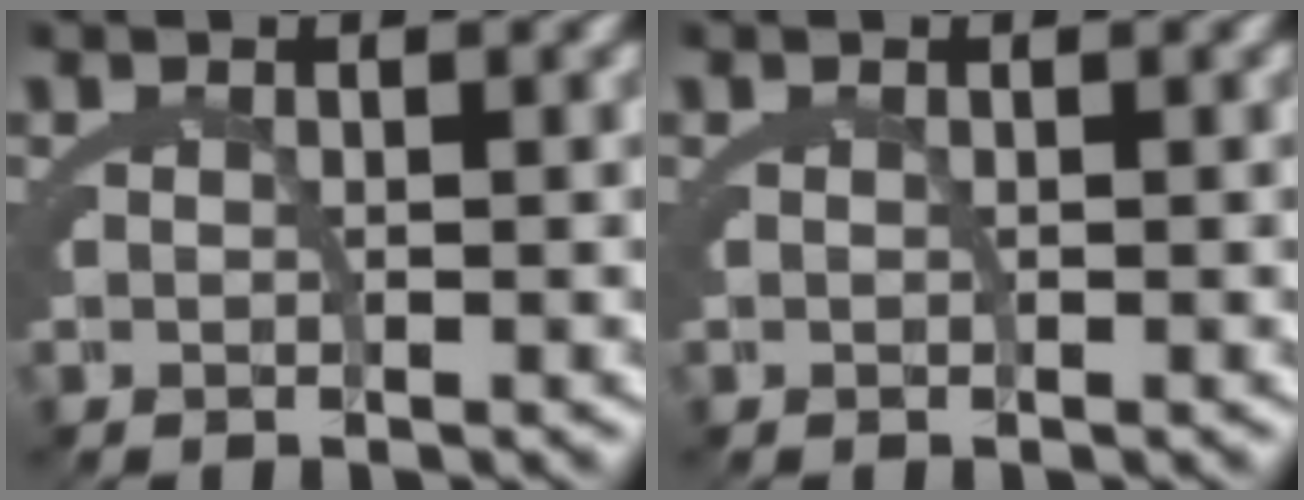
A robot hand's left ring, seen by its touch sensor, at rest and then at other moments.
{"total": 0.0}